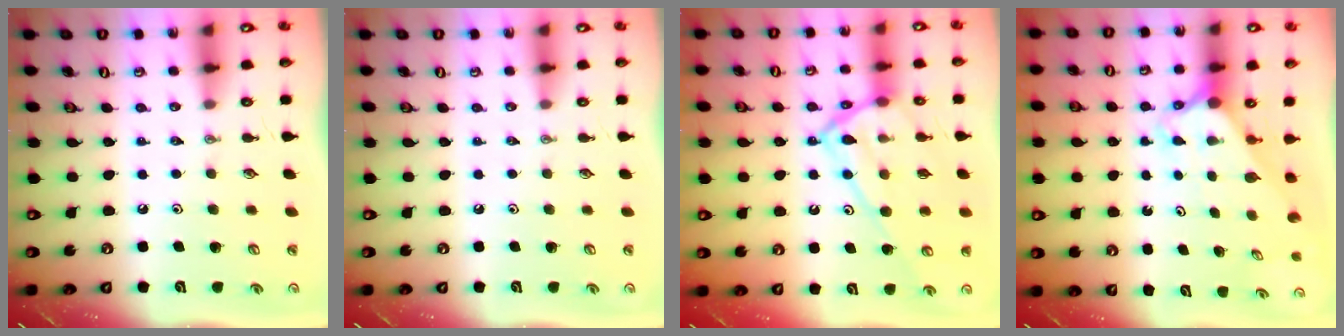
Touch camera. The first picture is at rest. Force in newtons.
{"total": 0.0}
{"total": 16.7, "press": 16.7, "slide": 1.4}
{"total": 2.6, "press": 2.6, "slide": 0.2}